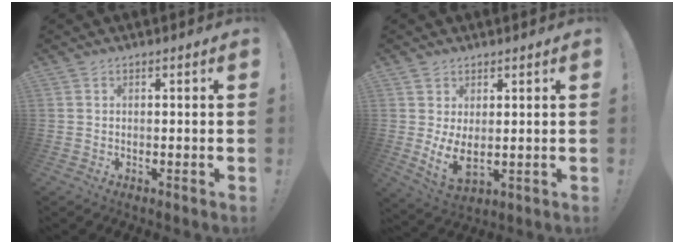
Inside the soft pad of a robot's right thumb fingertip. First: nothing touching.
{"total": 6.4, "force": [1.7, 3.5, 5.1], "torque": [-0.088, -0.026, 0.036]}